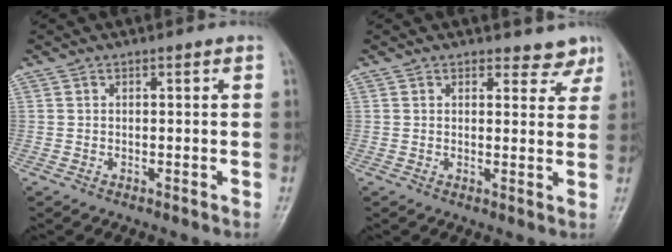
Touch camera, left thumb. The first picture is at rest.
{"total": 4.1, "force": [3.5, 2.0, 0.5], "torque": [0.022, -0.024, 0.031]}